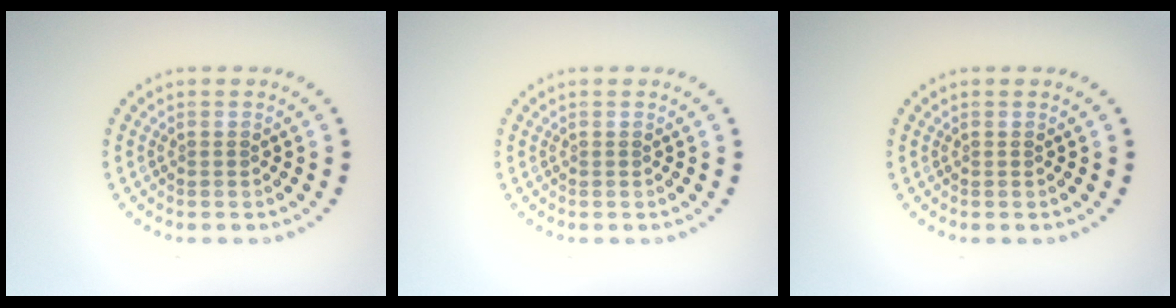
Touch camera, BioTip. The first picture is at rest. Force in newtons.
{"total": 0.0}
{"total": 0.0}